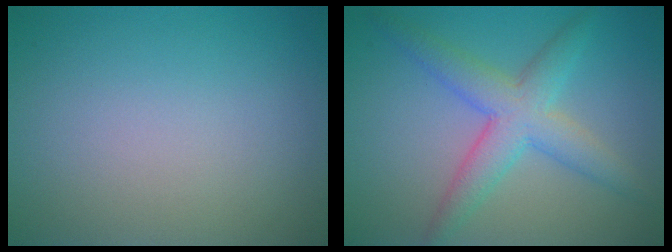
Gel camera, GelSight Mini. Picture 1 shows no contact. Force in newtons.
{"total": 4.9, "press": 4.9, "slide": 0.1}